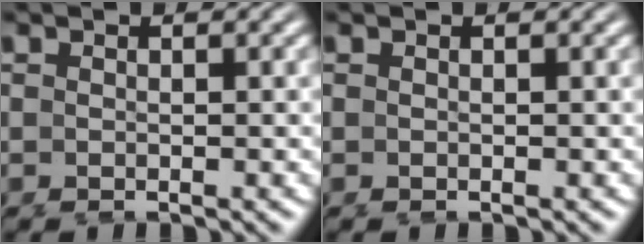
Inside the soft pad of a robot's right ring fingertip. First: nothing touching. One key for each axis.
{"total": 0.0}